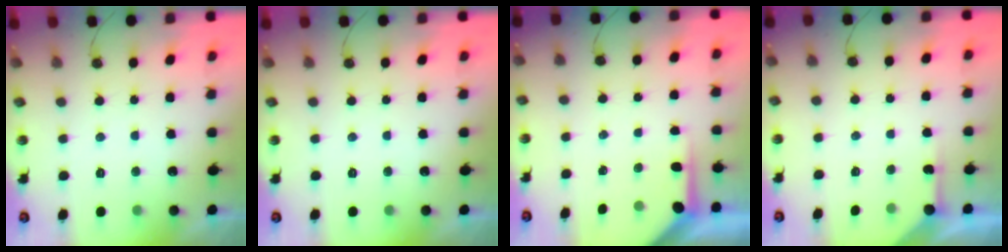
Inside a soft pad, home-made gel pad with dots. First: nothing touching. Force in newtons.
{"total": 0.0}
{"total": 4.0, "press": 3.9, "slide": 0.3}
{"total": 2.3, "press": 2.2, "slide": 0.3}